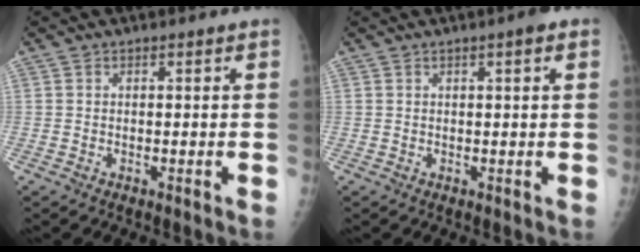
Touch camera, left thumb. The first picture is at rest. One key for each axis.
{"total": 2.5, "fx": 1.3, "fy": 0.3, "fz": 2.1, "tx": -0.031, "ty": -0.001, "tz": 0.016}